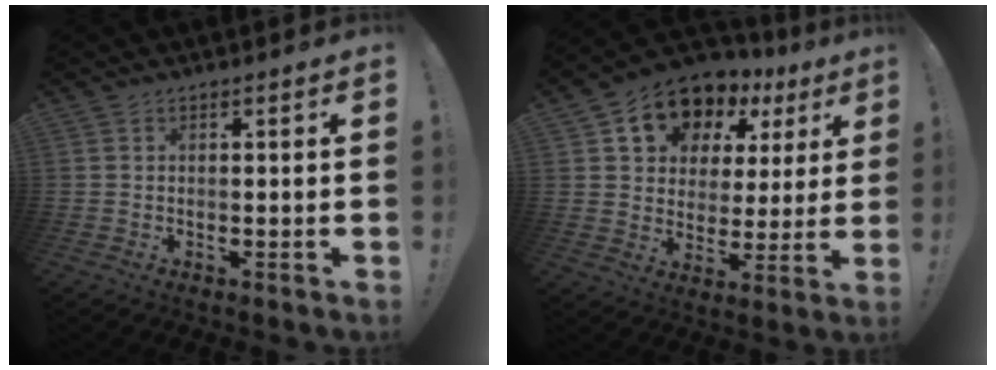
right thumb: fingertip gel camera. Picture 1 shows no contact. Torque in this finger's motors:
{"motor_torque": [0.56, 2.93, 0.56, -0.14, 0.03]}